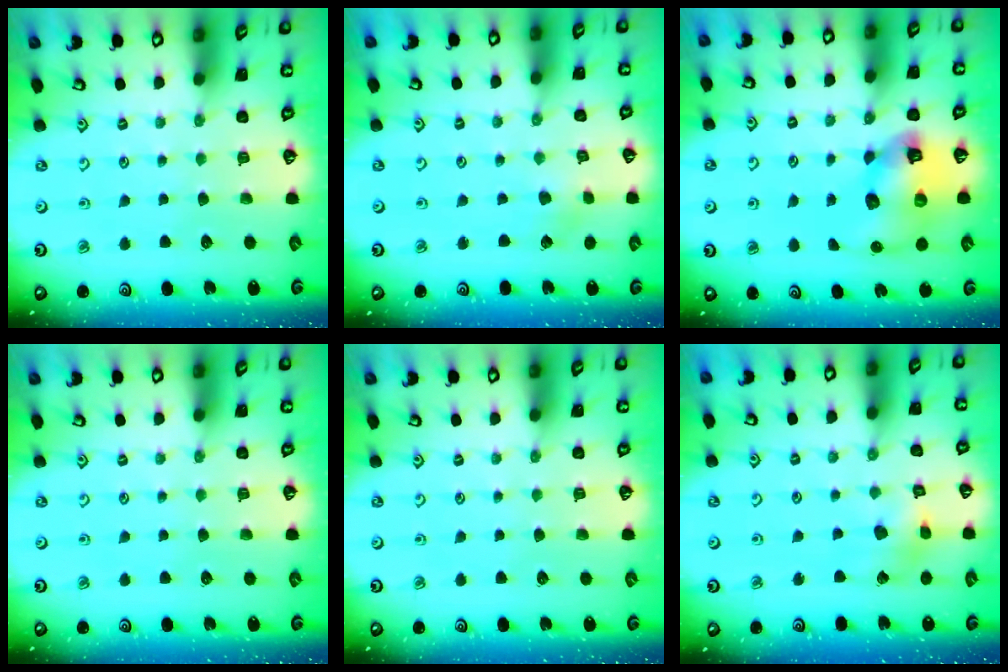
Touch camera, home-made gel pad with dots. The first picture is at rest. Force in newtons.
{"total": 2.1, "press": 2.1, "slide": 0.3}
{"total": 12.6, "press": 12.5, "slide": 1.7}
{"total": 0.0}
{"total": 0.0}
{"total": 7.1, "press": 7.0, "slide": 0.9}